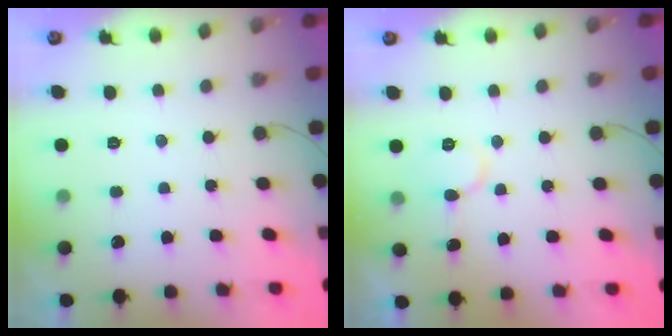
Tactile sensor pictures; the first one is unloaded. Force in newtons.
{"total": 6.1, "press": 6.1, "slide": 0.2}